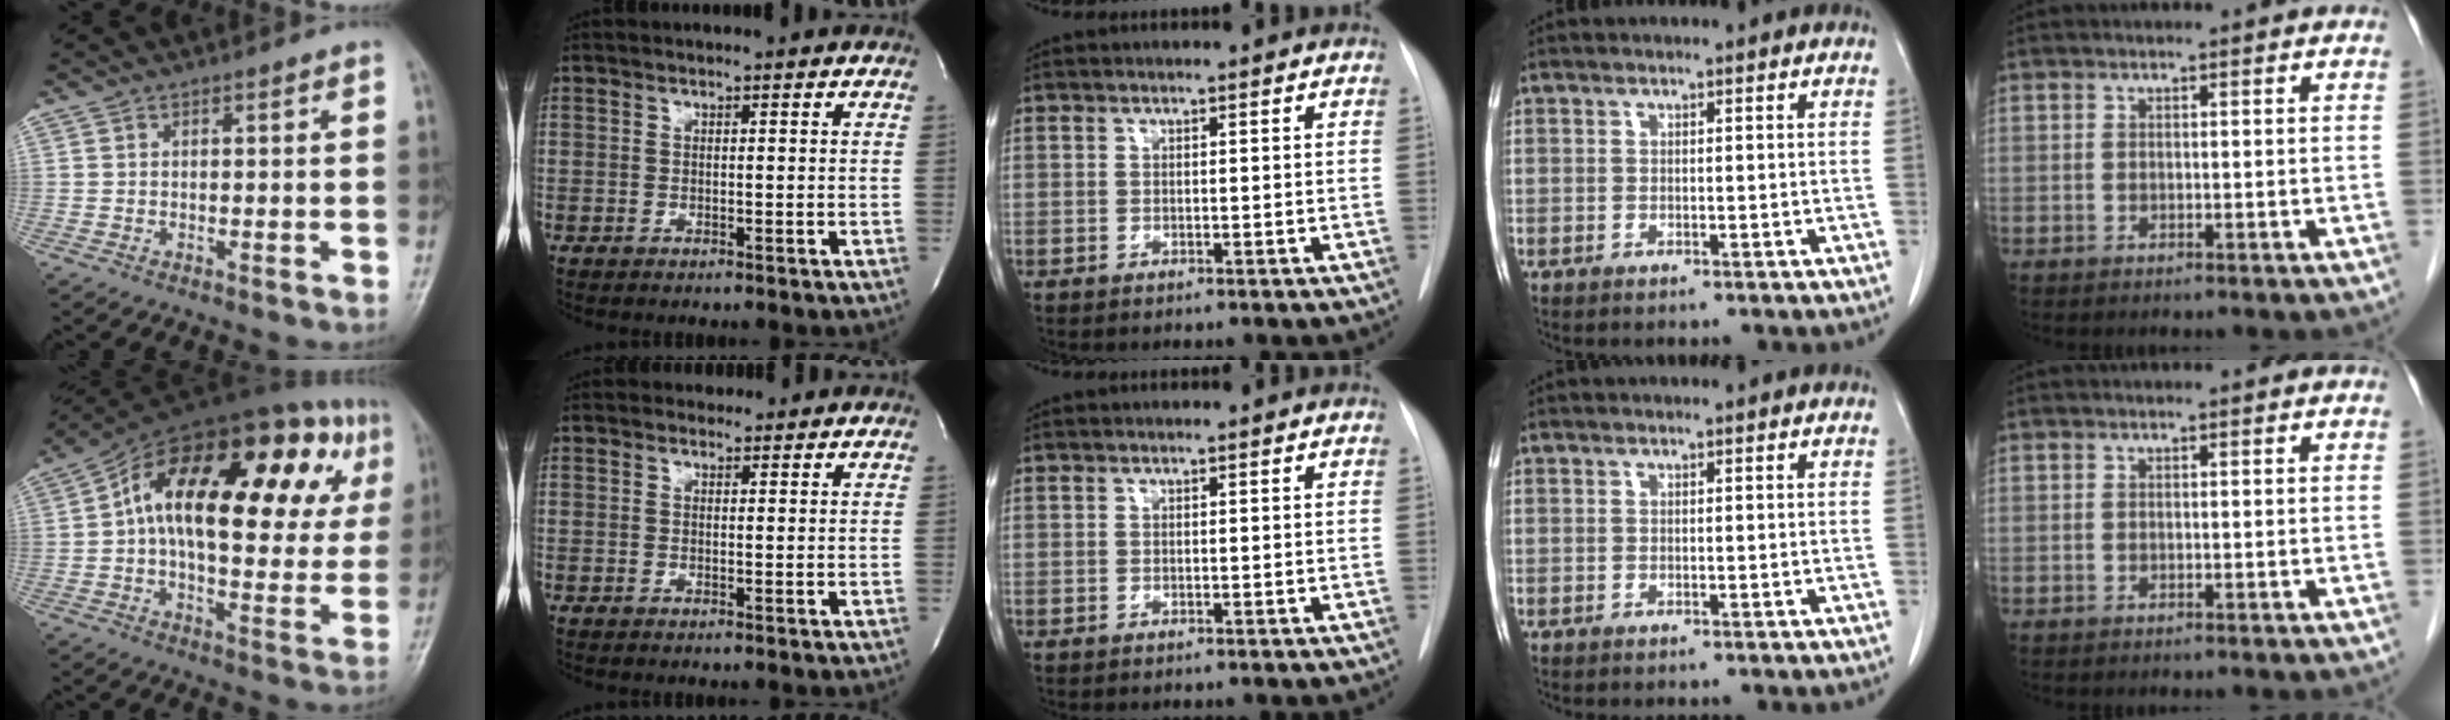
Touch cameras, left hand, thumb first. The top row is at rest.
{"thumb": {"total": 29.9, "force": [7.0, 14.3, 25.3], "torque": [-0.360, 0.053, 0.098]}, "index": {"total": 1.1, "force": [0.8, 0.7, -0.2], "torque": [0.001, 0.001, 0.008]}}